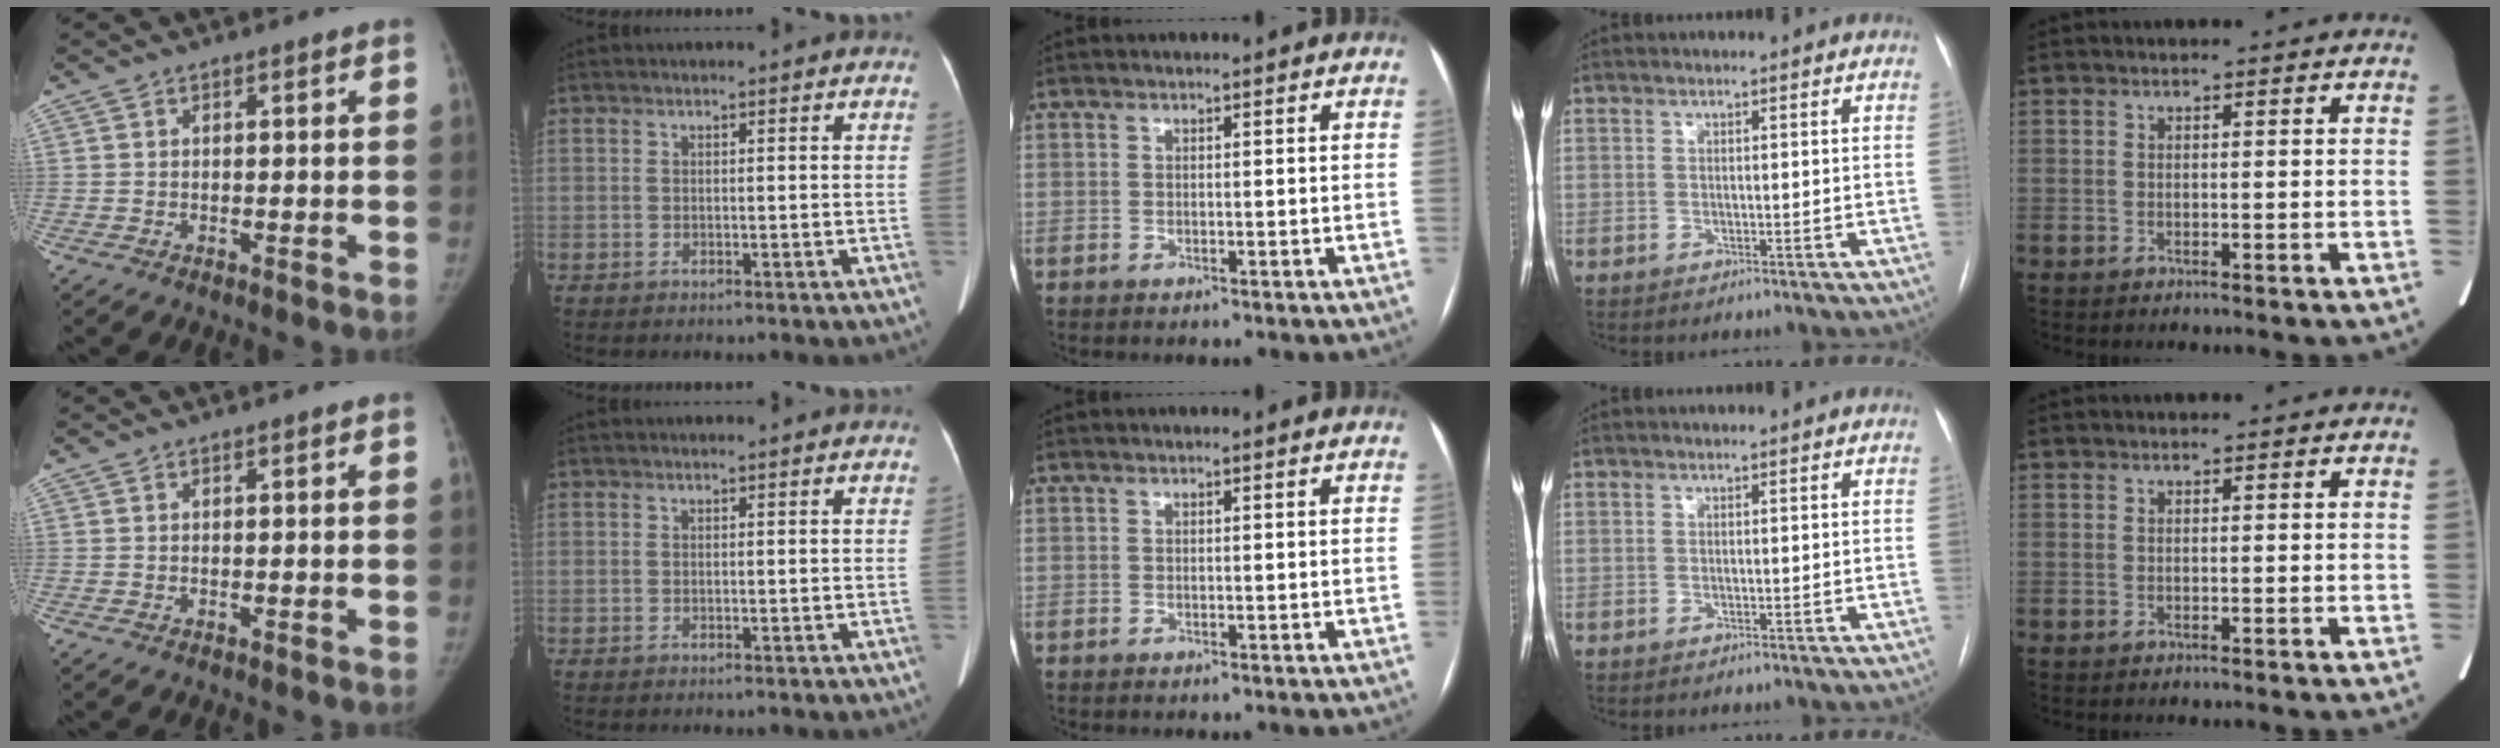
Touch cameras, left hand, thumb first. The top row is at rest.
{}